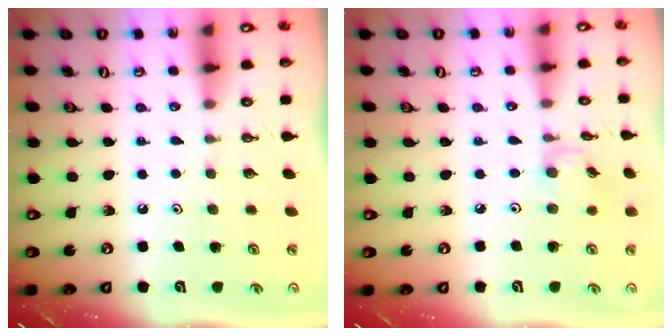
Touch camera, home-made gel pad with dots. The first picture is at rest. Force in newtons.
{"total": 3.1, "press": 3.1, "slide": 0.5}